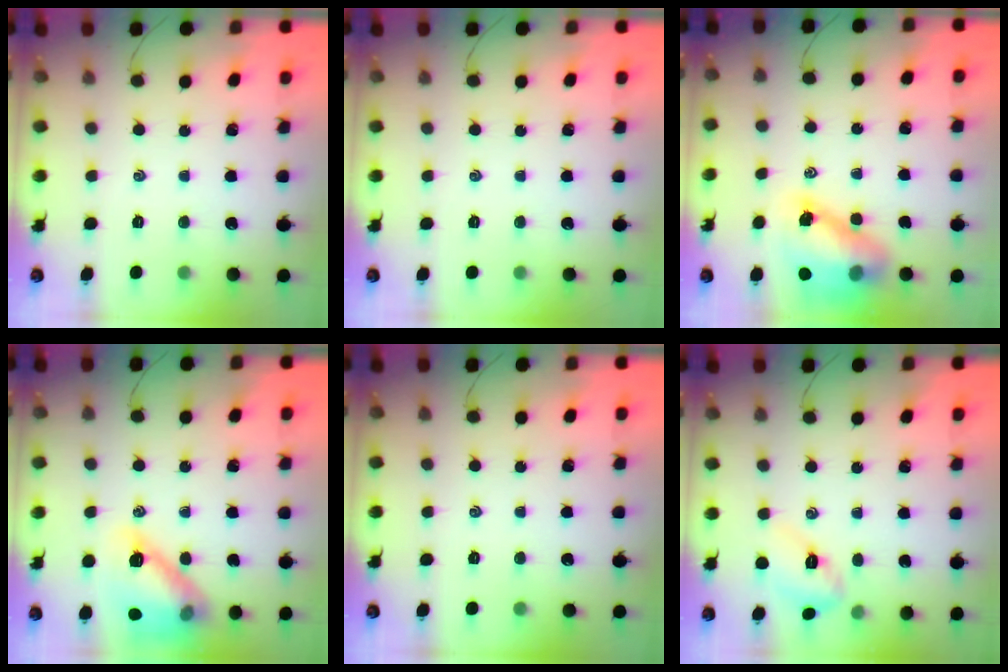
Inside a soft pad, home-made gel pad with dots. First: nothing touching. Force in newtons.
{"total": 0.0}
{"total": 12.6, "press": 12.1, "slide": 3.6}
{"total": 15.6, "press": 15.5, "slide": 1.4}
{"total": 0.0}
{"total": 5.7, "press": 5.7, "slide": 0.6}